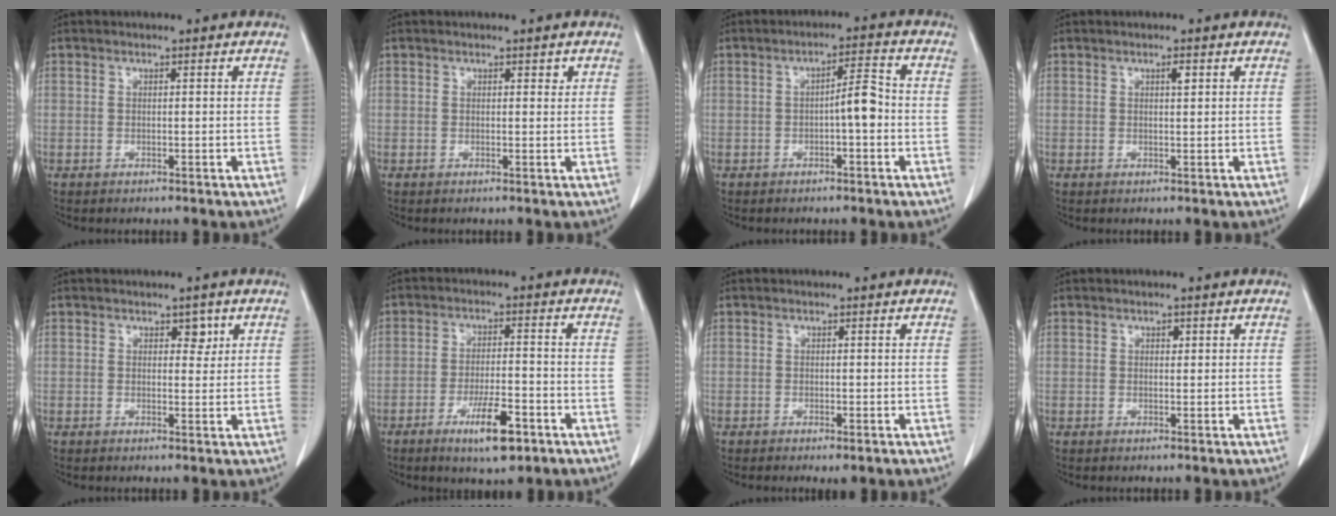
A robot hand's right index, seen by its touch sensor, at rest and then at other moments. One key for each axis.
{"total": 0.8, "fx": 0.5, "fy": 0.4, "fz": 0.4, "tx": -0.003, "ty": 0.000, "tz": 0.005}
{"total": 4.1, "fx": -0.9, "fy": 0.7, "fz": 4.0, "tx": -0.059, "ty": 0.013, "tz": -0.013}
{"total": 1.0, "fx": 0.5, "fy": 0.2, "fz": 0.9, "tx": -0.020, "ty": 0.000, "tz": 0.009}
{"total": 2.0, "fx": 1.0, "fy": 1.2, "fz": 1.2, "tx": -0.008, "ty": -0.002, "tz": 0.014}
{"total": 7.6, "fx": -4.2, "fy": 1.5, "fz": 6.2, "tx": -0.109, "ty": -0.010, "tz": -0.064}
{"total": 1.2, "fx": -0.6, "fy": 0.3, "fz": 0.9, "tx": -0.017, "ty": -0.005, "tz": -0.006}
{"total": 0.6, "fx": 0.3, "fy": 0.4, "fz": 0.4, "tx": -0.008, "ty": 0.000, "tz": 0.006}